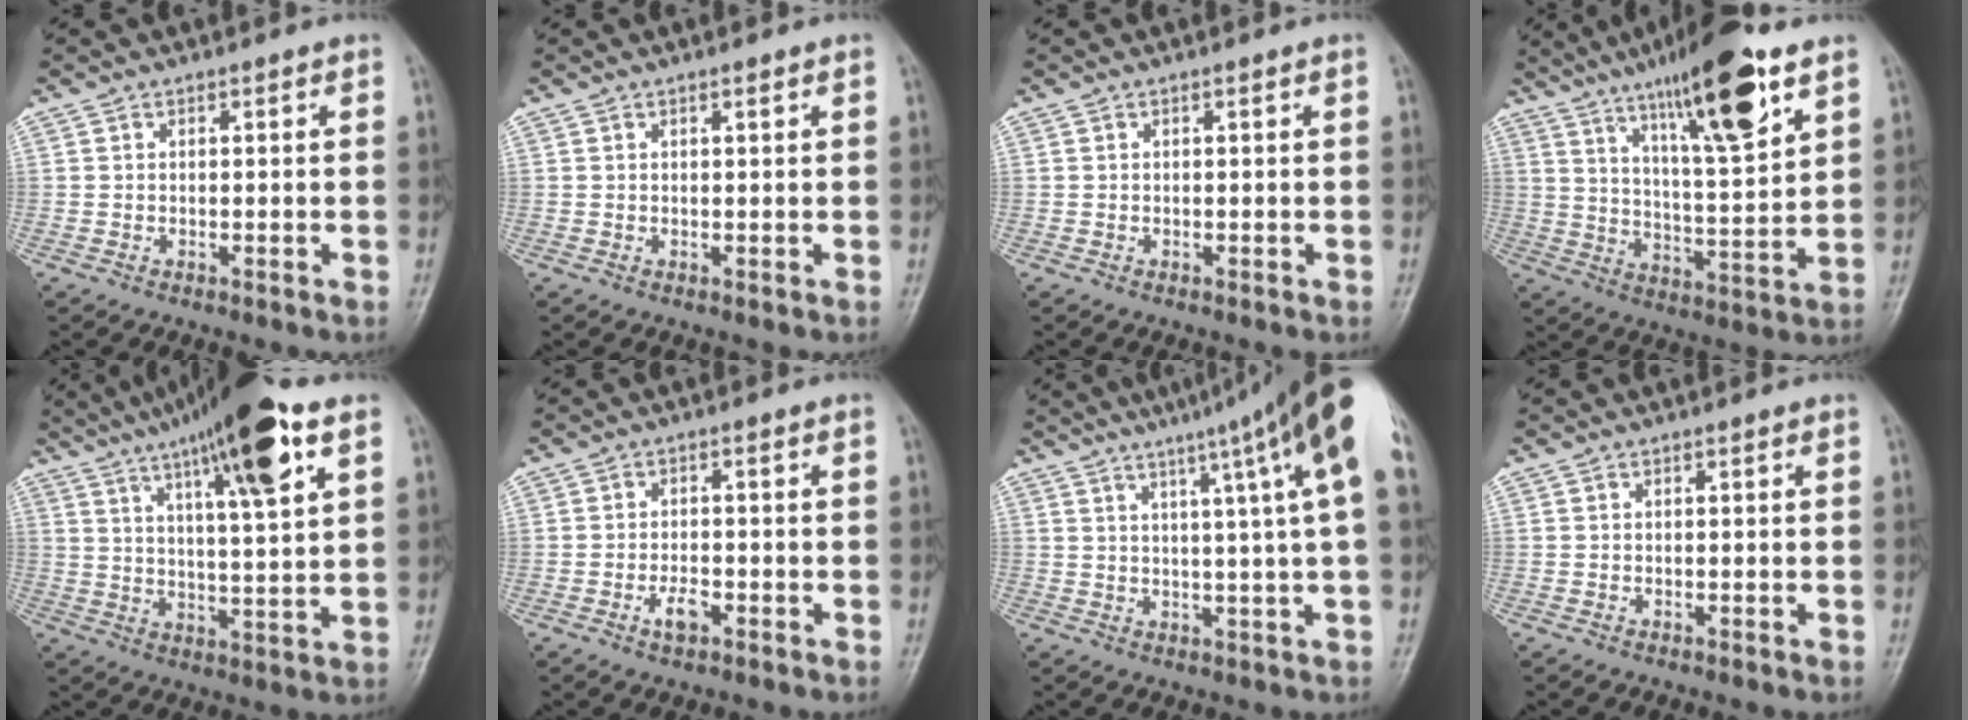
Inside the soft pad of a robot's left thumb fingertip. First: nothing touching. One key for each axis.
{"total": 0.6, "fx": 0.4, "fy": 0.0, "fz": 0.5, "tx": -0.007, "ty": 0.000, "tz": 0.006}
{"total": 0.0}
{"total": 18.5, "fx": 10.7, "fy": 3.7, "fz": 14.7, "tx": -0.220, "ty": -0.046, "tz": 0.178}
{"total": 18.7, "fx": 10.1, "fy": 3.4, "fz": 15.4, "tx": -0.239, "ty": -0.018, "tz": 0.162}
{"total": 3.1, "fx": -1.5, "fy": 1.5, "fz": 2.3, "tx": -0.040, "ty": 0.009, "tz": -0.027}
{"total": 17.4, "fx": 8.4, "fy": 0.2, "fz": 15.2, "tx": -0.209, "ty": -0.002, "tz": 0.098}
{"total": 0.0}